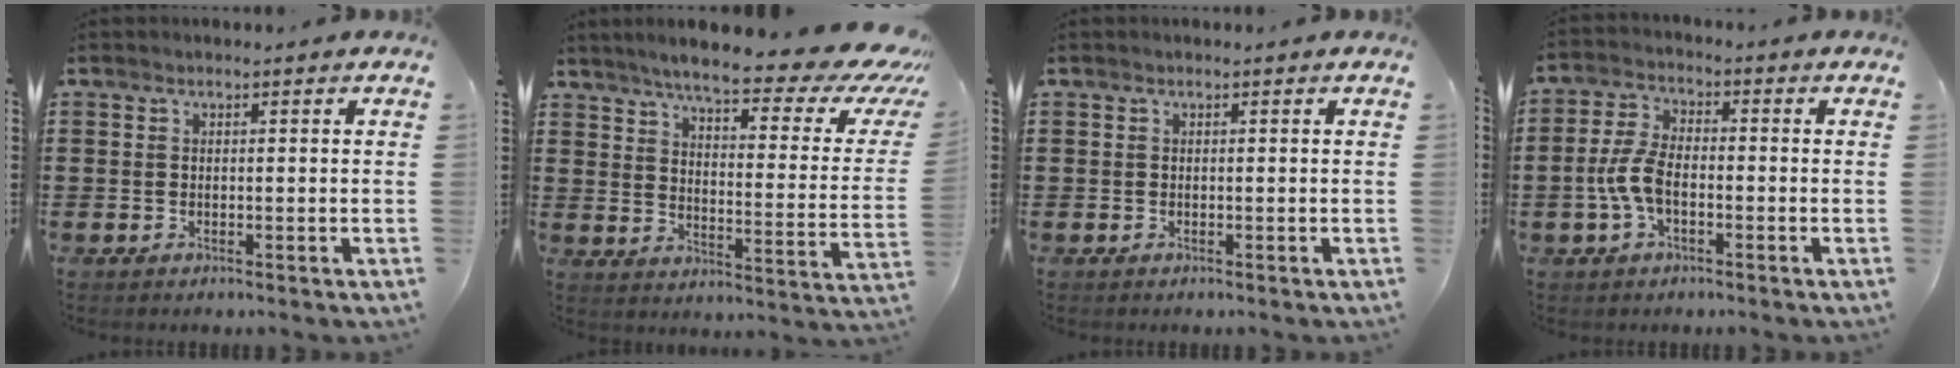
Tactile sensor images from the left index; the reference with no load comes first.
{"total": 9.0, "force": [7.1, 0.7, 5.5], "torque": [-0.110, -0.050, 0.113]}
{"total": 0.0}
{"total": 6.1, "force": [-1.8, 2.9, 5.0], "torque": [-0.128, -0.003, -0.042]}